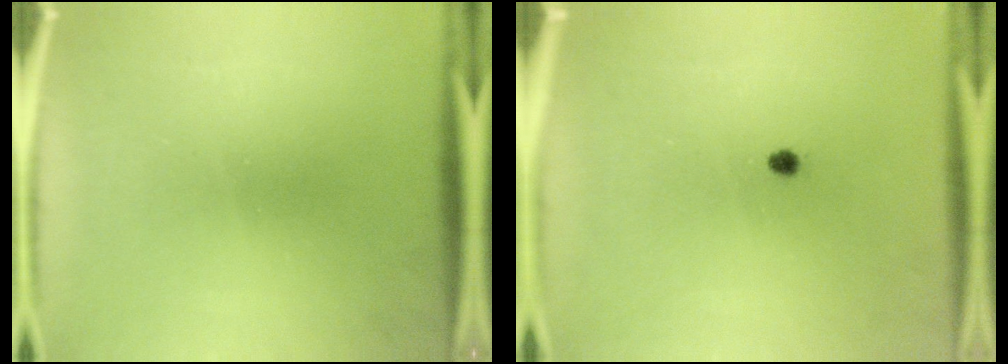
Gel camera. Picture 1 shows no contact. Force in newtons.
{"total": 1.0}